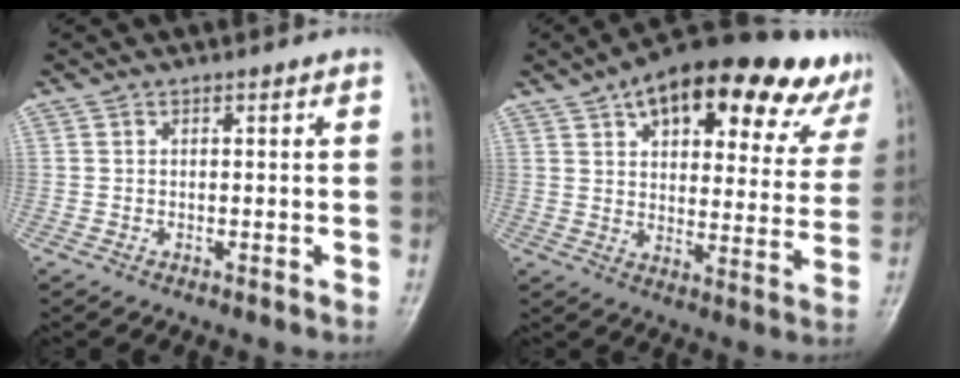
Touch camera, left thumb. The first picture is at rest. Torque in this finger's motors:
{"motor_torque": [1.22, 0.26, 1.32, -1.45, 0.22]}